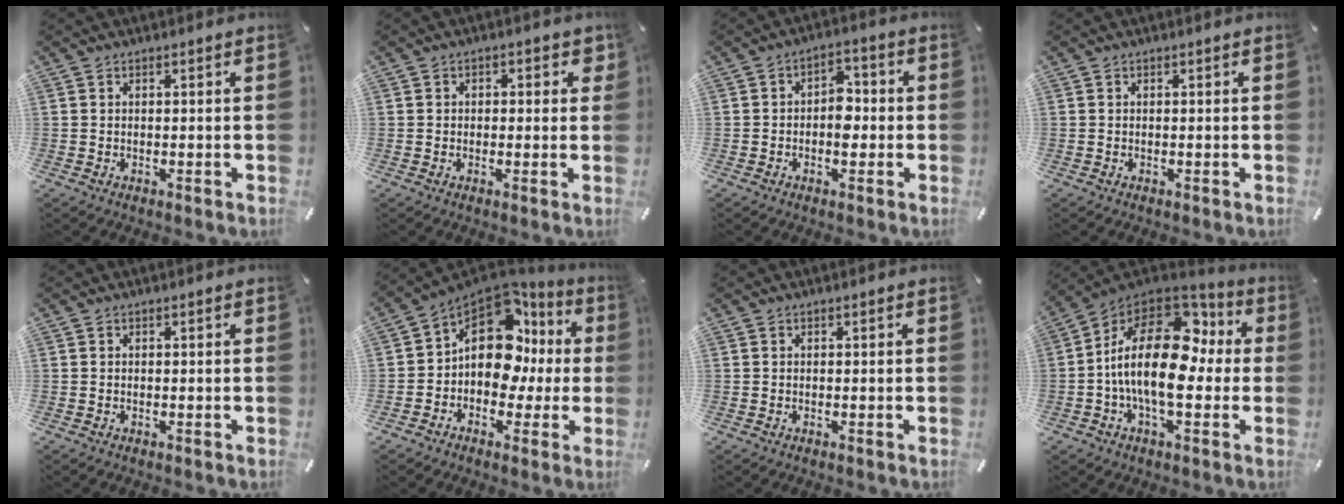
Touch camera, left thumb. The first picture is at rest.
{"total": 2.5, "force": [0.0, 2.1, 1.3], "torque": [-0.002, 0.002, -0.008]}
{"total": 5.5, "force": [-1.2, 3.6, 3.9], "torque": [-0.046, 0.005, -0.027]}
{"total": 0.0}
{"total": 0.0}
{"total": 15.1, "force": [3.5, 10.4, 10.4], "torque": [-0.180, -0.029, 0.055]}
{"total": 0.0}
{"total": 21.3, "force": [0.0, 11.5, 18.0], "torque": [-0.342, -0.002, 0.001]}